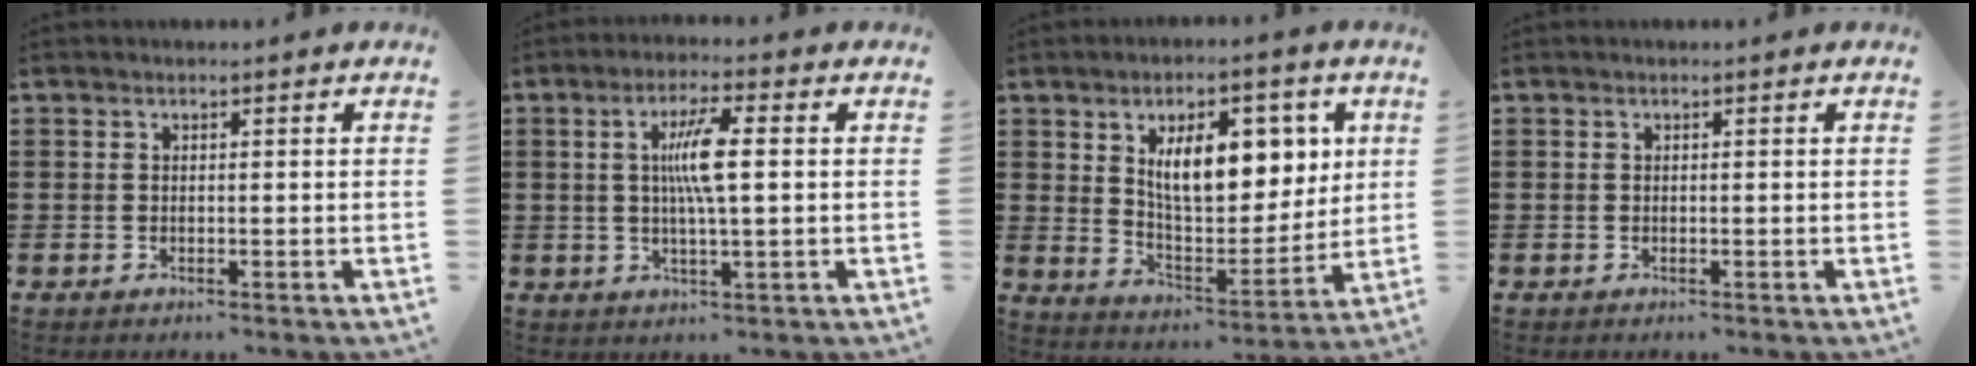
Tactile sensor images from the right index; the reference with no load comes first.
{"total": 6.6, "force": [0.7, 0.9, 6.5], "torque": [-0.130, -0.001, 0.005]}
{"total": 11.5, "force": [4.5, 5.7, 8.9], "torque": [-0.147, -0.004, 0.075]}
{"total": 0.0}